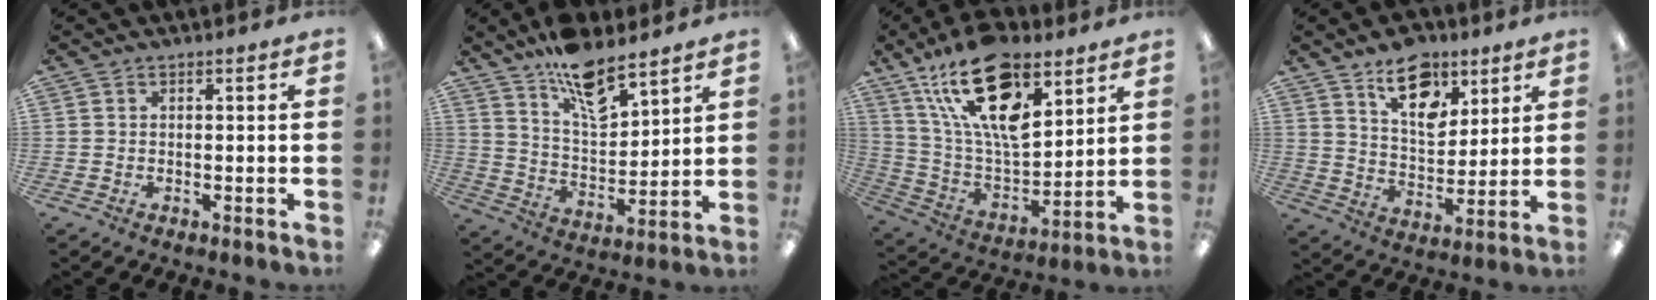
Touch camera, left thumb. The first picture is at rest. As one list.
[{"total": 13.2, "force": [10.4, 4.8, 6.6], "torque": [-0.112, -0.063, 0.185]}, {"total": 22.2, "force": [13.2, 10.0, 14.8], "torque": [-0.288, -0.068, 0.229]}, {"total": 14.0, "force": [8.8, 8.2, 7.2], "torque": [-0.084, -0.046, 0.155]}]